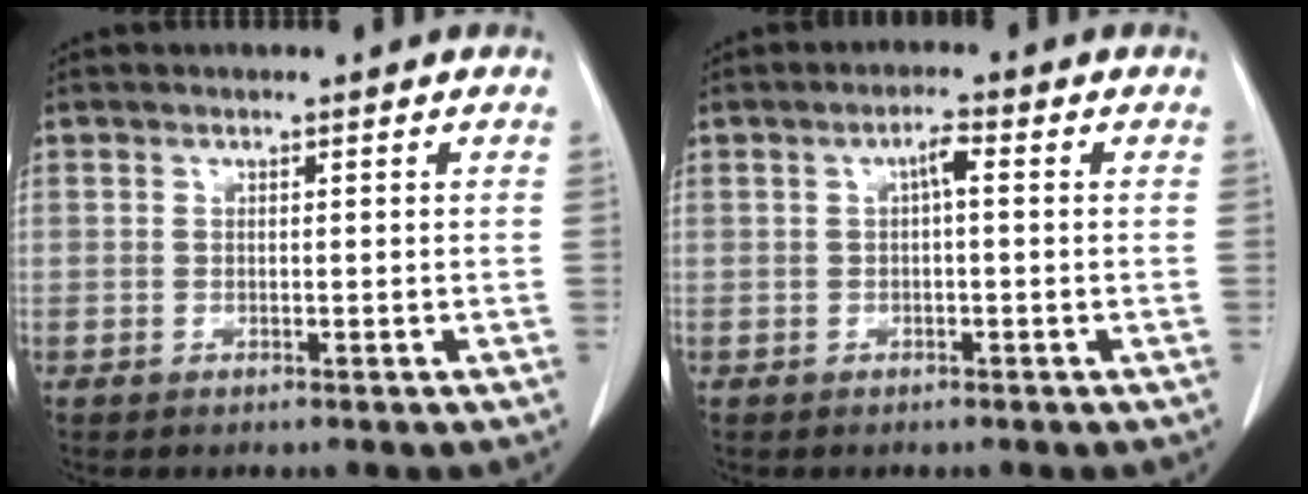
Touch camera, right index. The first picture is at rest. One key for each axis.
{"total": 2.2, "fx": 0.3, "fy": 0.4, "fz": 2.2, "tx": -0.038, "ty": 0.005, "tz": 0.005}